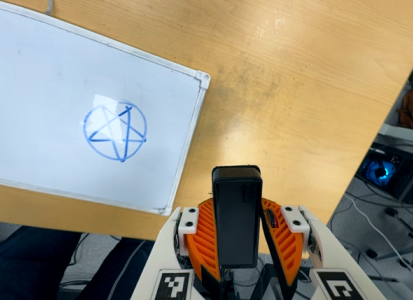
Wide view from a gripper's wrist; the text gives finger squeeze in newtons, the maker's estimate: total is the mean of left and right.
{"total": 5.1, "left": 4.7, "right": 5.6}